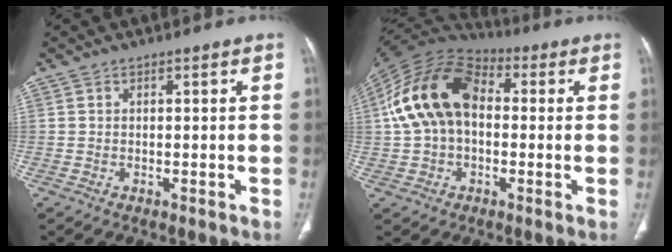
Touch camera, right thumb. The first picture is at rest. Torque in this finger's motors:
{"motor_torque": [0.16, 2.60, 1.37, -0.24, 0.22]}